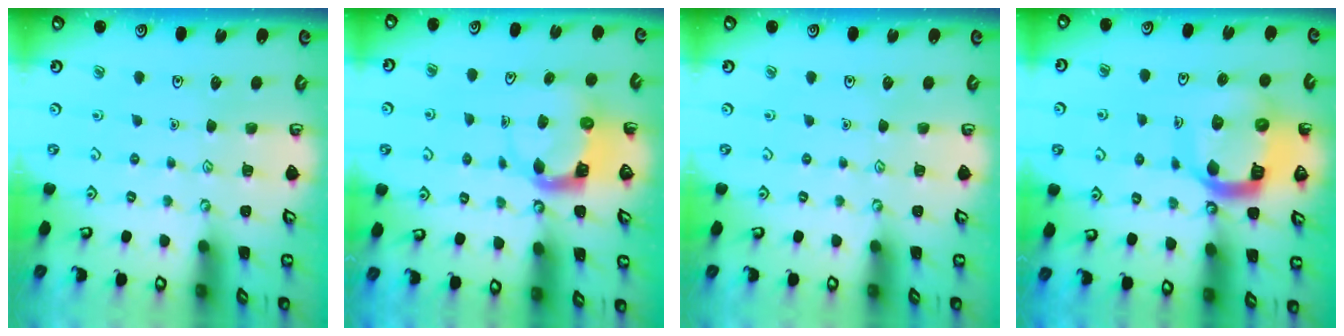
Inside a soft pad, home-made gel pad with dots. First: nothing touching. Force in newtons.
{"total": 3.8, "press": 3.8, "slide": 0.6}
{"total": 0.0}
{"total": 15.5, "press": 15.4, "slide": 1.9}